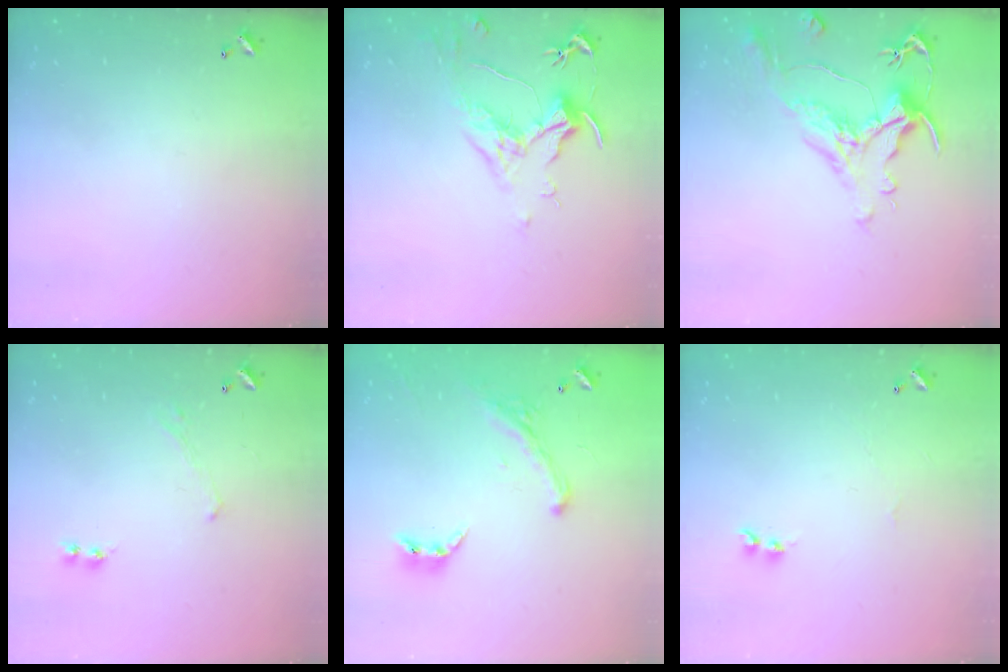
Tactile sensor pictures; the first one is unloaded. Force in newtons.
{"total": 1.8, "press": 1.6, "slide": 0.9}
{"total": 1.7, "press": 0.9, "slide": 1.4}
{"total": 0.0}
{"total": 2.6, "press": 2.3, "slide": 1.3}
{"total": 2.0, "press": 1.9, "slide": 0.6}